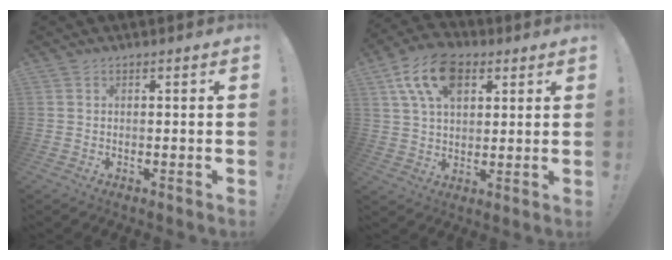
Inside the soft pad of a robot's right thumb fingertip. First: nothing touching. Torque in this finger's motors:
{"motor_torque": [0.44, 1.05, 0.38, -0.15, 0.09]}